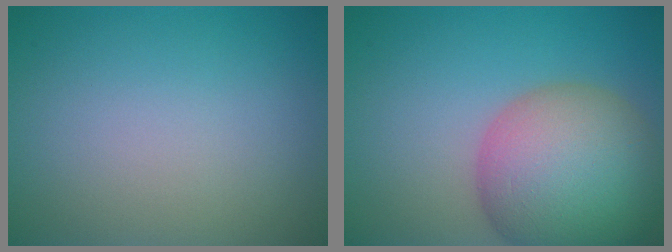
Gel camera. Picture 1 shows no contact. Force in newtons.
{"total": 11.9, "press": 11.9, "slide": 0.6}